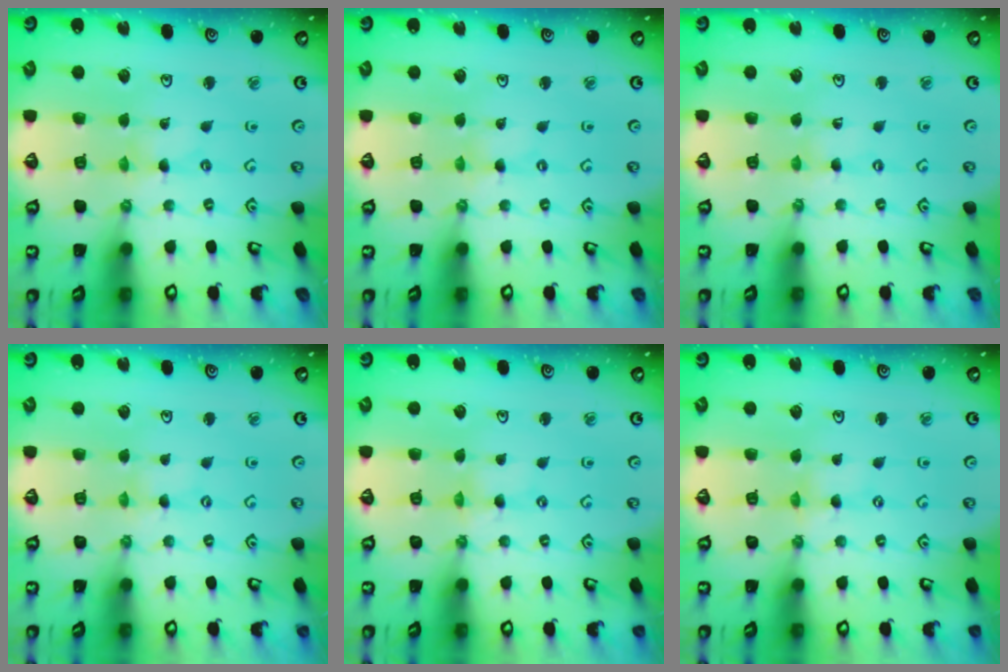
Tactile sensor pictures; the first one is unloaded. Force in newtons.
{"total": 0.0}
{"total": 0.0}
{"total": 0.0}
{"total": 0.0}
{"total": 0.0}